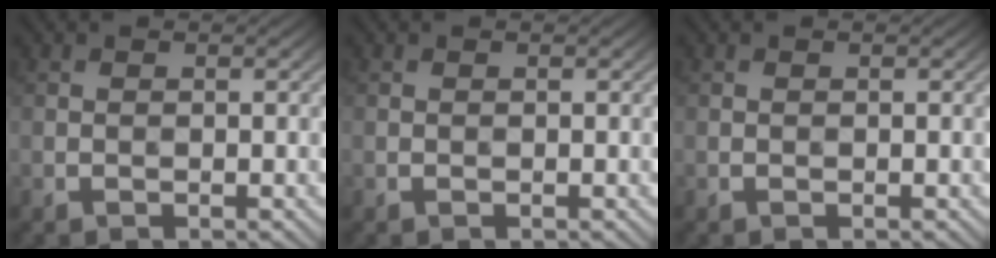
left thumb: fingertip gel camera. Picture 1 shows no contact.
{"total": 0.0}
{"total": 0.0}